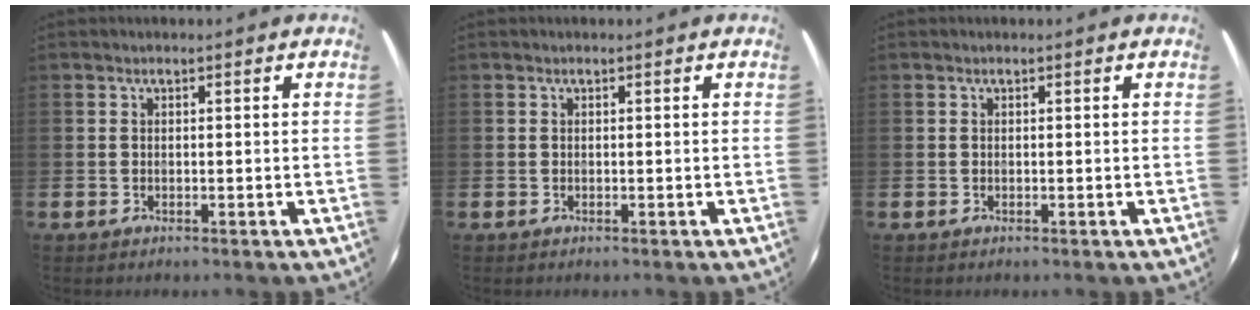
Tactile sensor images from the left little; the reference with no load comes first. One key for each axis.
{"total": 0.0}
{"total": 0.0}